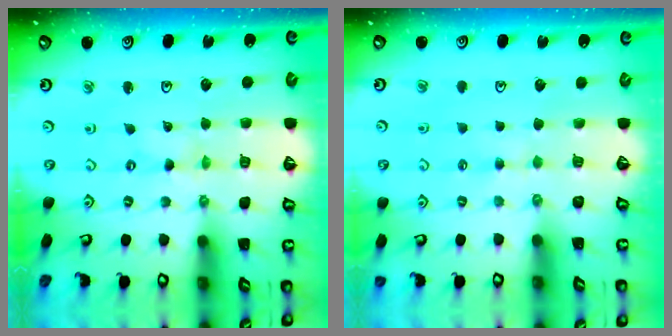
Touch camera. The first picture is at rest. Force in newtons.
{"total": 1.5, "press": 1.5, "slide": 0.4}